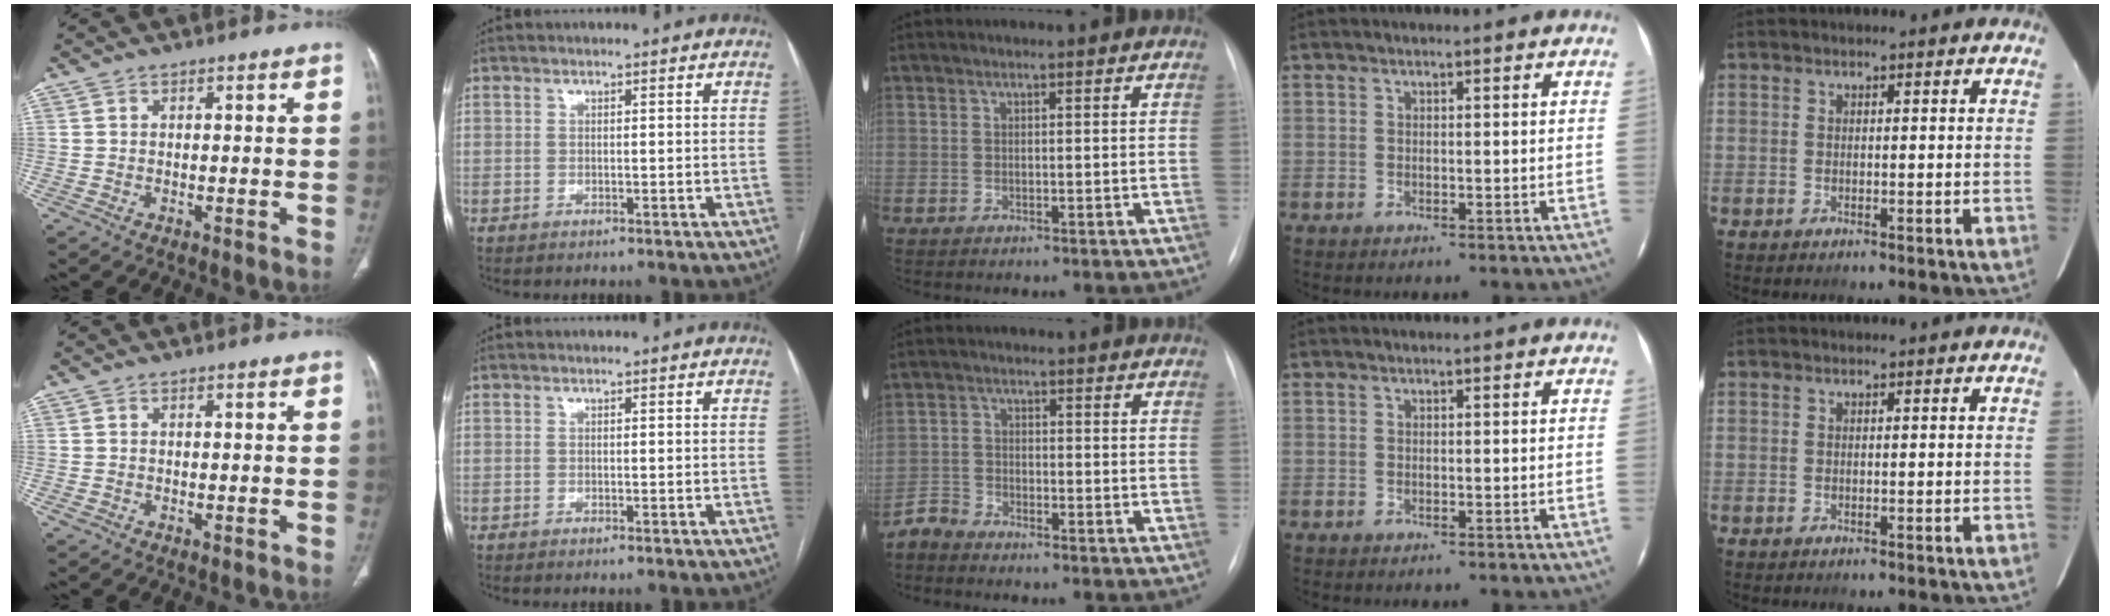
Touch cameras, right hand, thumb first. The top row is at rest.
{"thumb": {"total": 0.9, "force": [-0.2, 0.6, 0.6], "torque": [-0.013, 0.001, -0.001]}, "middle": {"total": 2.8, "force": [-2.7, 0.4, -0.4], "torque": [0.011, -0.010, -0.057]}}